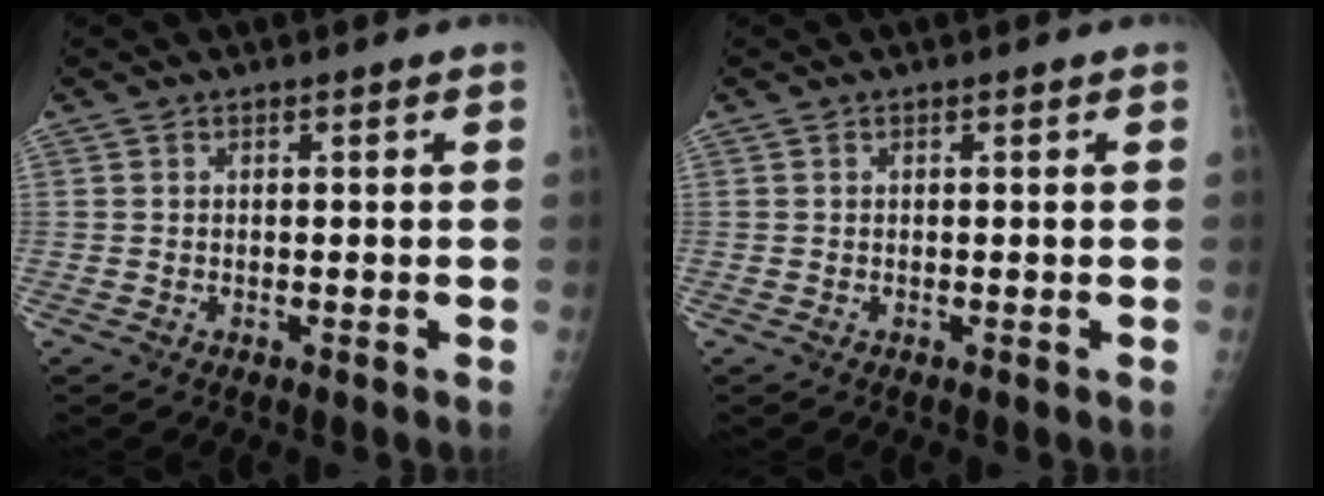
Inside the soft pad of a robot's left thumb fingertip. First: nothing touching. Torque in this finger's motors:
{"motor_torque": [0.00, 0.00, -0.04, 0.01, 0.00]}